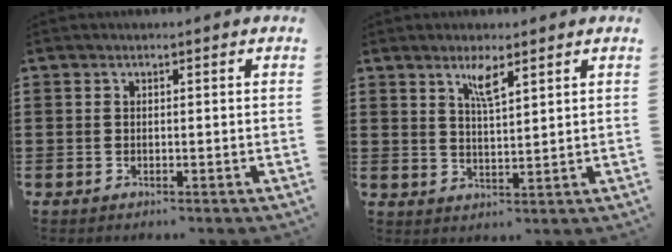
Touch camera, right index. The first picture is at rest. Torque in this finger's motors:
{"motor_torque": [0.10, -0.01, 0.06, 0.02]}